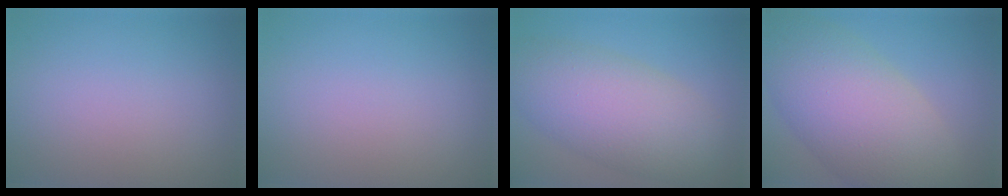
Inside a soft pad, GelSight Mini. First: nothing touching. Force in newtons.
{"total": 0.0}
{"total": 8.1, "press": 8.1, "slide": 0.5}
{"total": 10.7, "press": 10.7, "slide": 0.4}